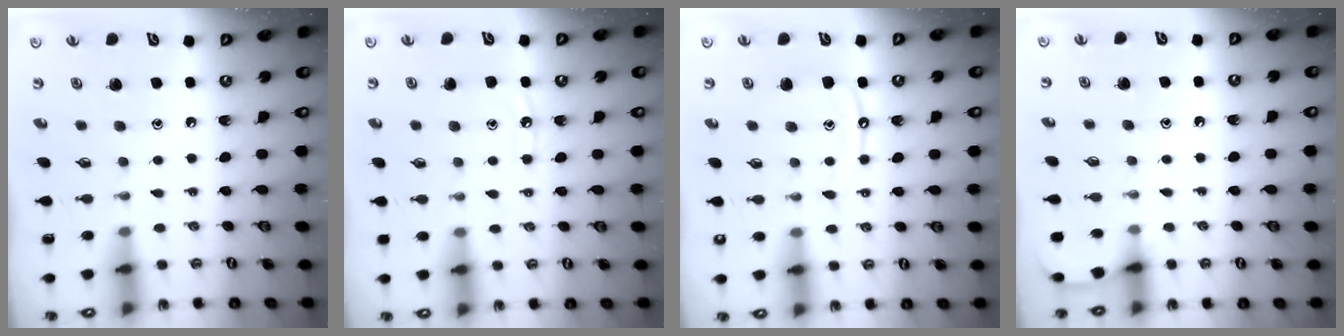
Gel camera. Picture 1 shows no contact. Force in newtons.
{"total": 6.1, "press": 6.1, "slide": 0.5}
{"total": 8.1, "press": 8.1, "slide": 0.8}
{"total": 3.9, "press": 3.9, "slide": 0.6}